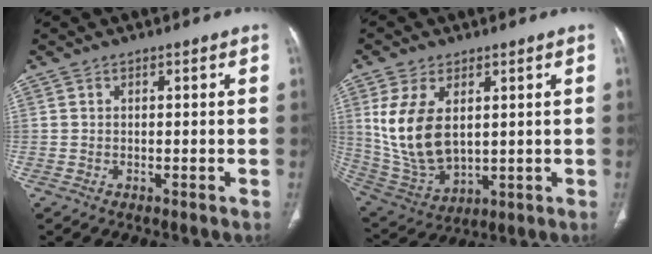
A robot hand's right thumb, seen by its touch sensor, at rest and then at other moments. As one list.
[{"total": 14.0, "force": [3.0, 8.2, 10.9], "torque": [-0.213, -0.016, 0.078]}]